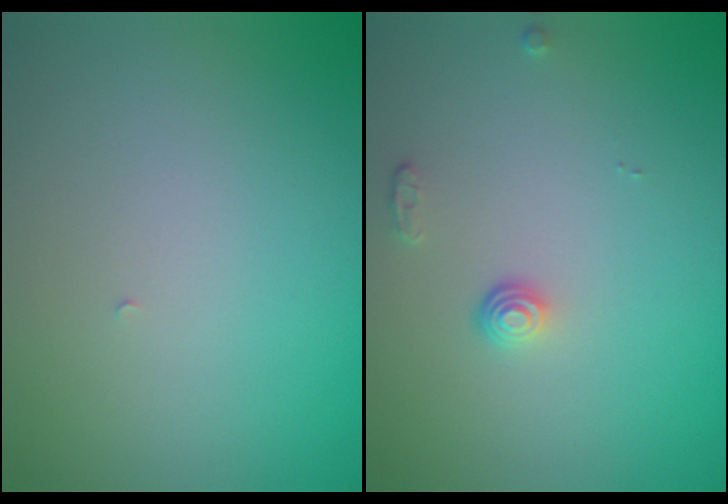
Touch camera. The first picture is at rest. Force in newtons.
{"total": 1.1, "press": 0.8, "slide": 0.8}